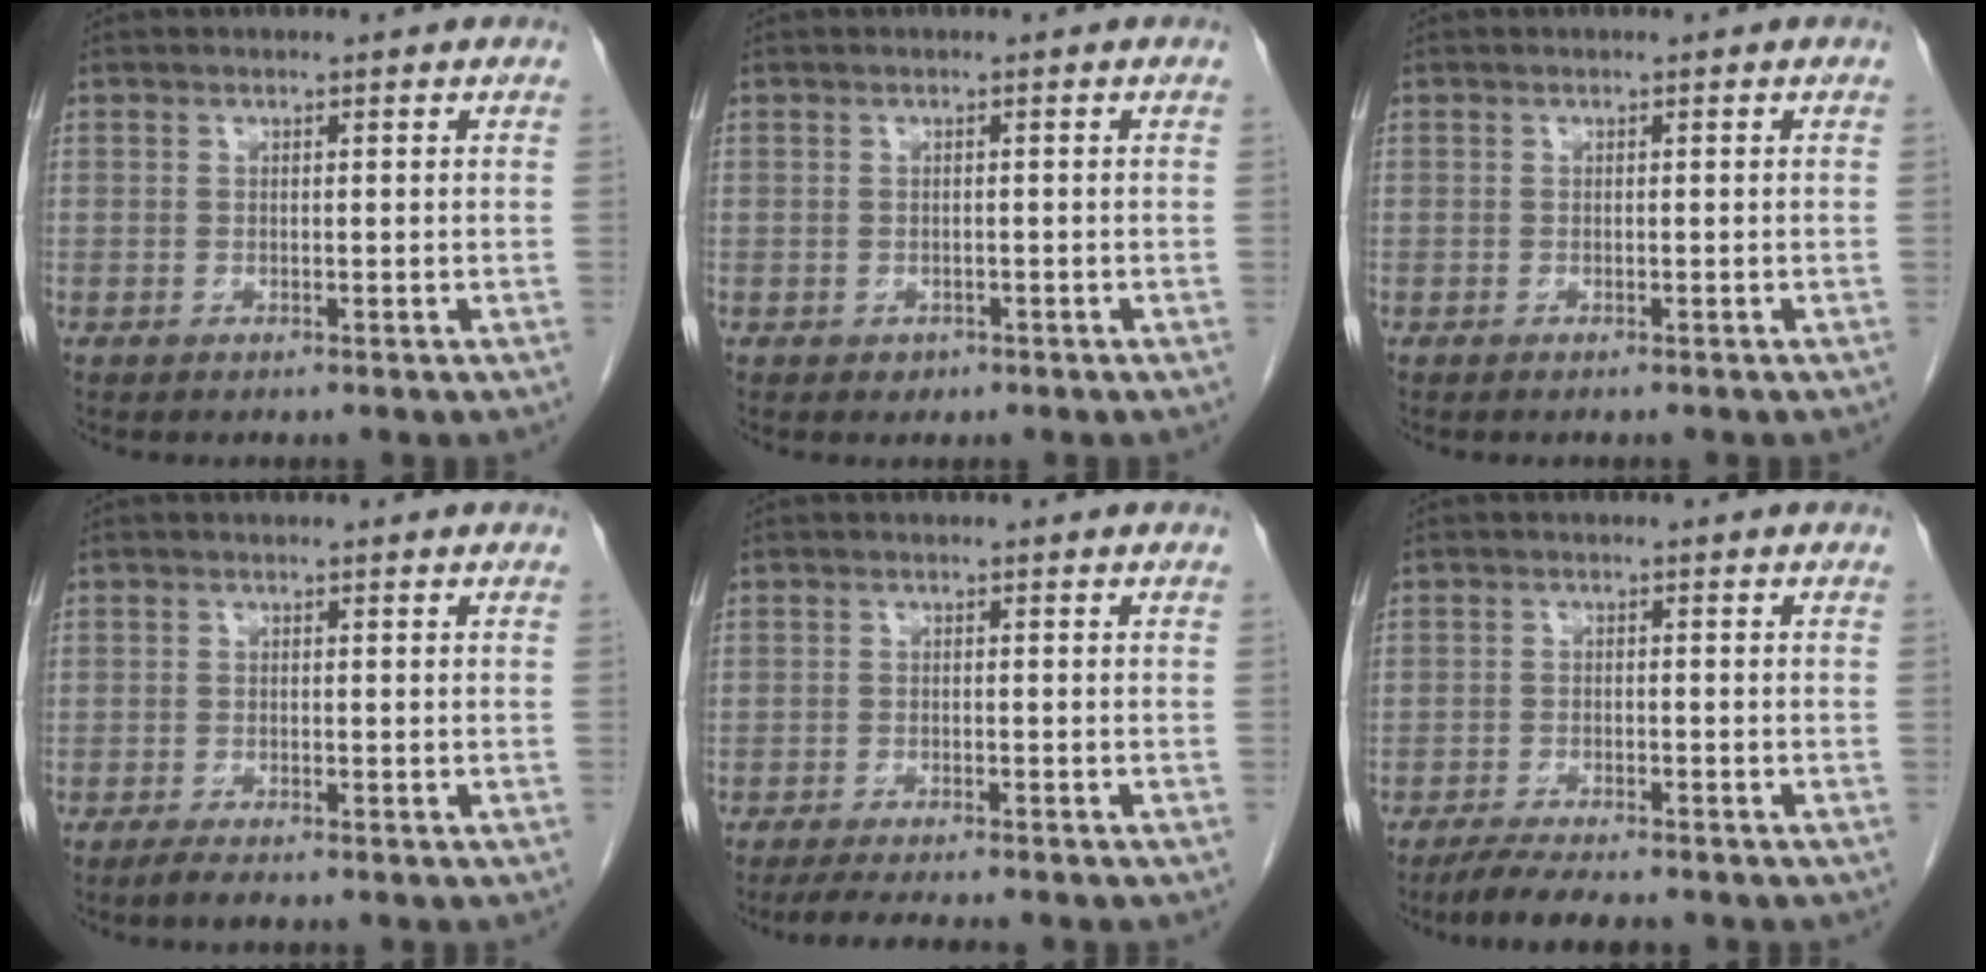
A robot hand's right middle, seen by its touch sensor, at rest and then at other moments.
{"total": 1.0, "force": [-0.5, 0.8, 0.2], "torque": [-0.003, 0.003, -0.004]}
{"total": 1.4, "force": [-1.2, 0.3, 0.6], "torque": [-0.010, -0.003, -0.013]}
{"total": 1.7, "force": [-1.4, 0.2, 1.0], "torque": [-0.025, -0.005, -0.025]}
{"total": 6.3, "force": [-5.5, 0.4, 3.2], "torque": [-0.044, -0.014, -0.082]}
{"total": 6.4, "force": [-5.5, 1.0, 3.1], "torque": [-0.049, -0.013, -0.090]}